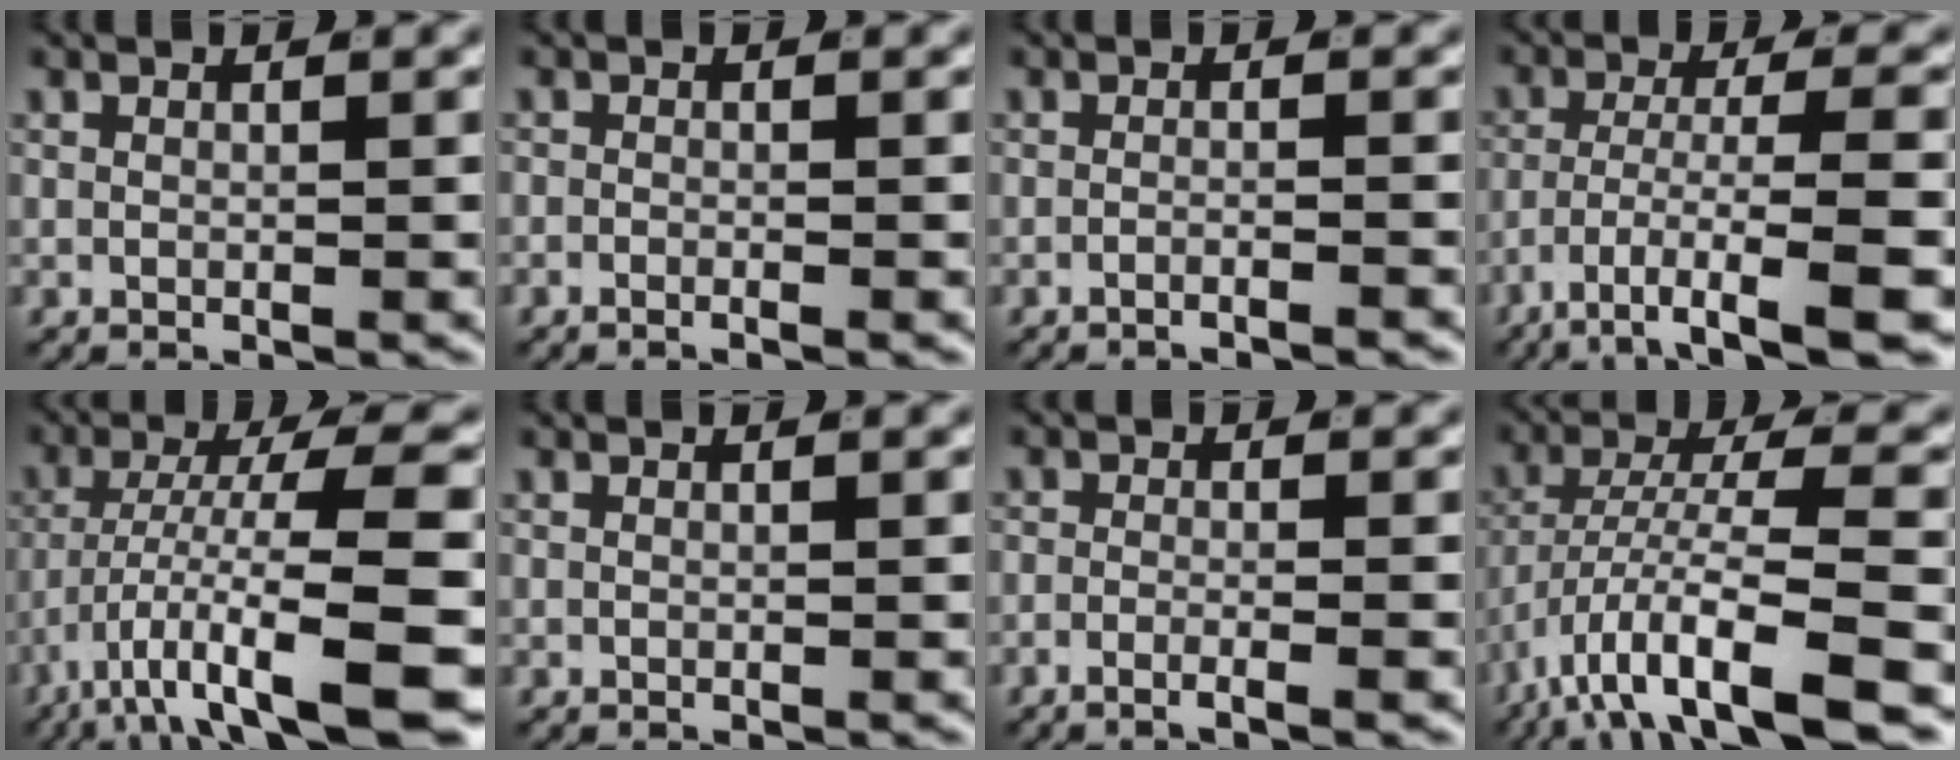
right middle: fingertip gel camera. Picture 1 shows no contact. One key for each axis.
{"total": 1.1, "fx": -0.9, "fy": 0.5, "fz": 0.4, "tx": -0.009, "ty": 0.004, "tz": -0.023}
{"total": 1.8, "fx": -1.6, "fy": -0.1, "fz": 0.7, "tx": -0.012, "ty": 0.001, "tz": -0.031}
{"total": 9.0, "fx": -6.0, "fy": 1.8, "fz": 6.4, "tx": -0.094, "ty": -0.023, "tz": -0.082}
{"total": 11.5, "fx": -6.4, "fy": 2.8, "fz": 9.1, "tx": -0.131, "ty": -0.017, "tz": -0.089}
{"total": 0.0}
{"total": 2.1, "fx": -1.7, "fy": 0.3, "fz": 1.2, "tx": -0.029, "ty": 0.000, "tz": -0.037}
{"total": 9.8, "fx": -5.7, "fy": 2.9, "fz": 7.4, "tx": -0.127, "ty": -0.016, "tz": -0.082}